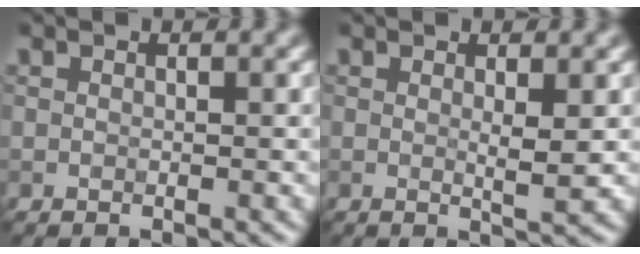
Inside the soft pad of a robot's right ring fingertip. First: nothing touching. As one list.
[{"total": 1.6, "force": [0.4, 0.1, 1.5], "torque": [-0.023, -0.005, 0.004]}]